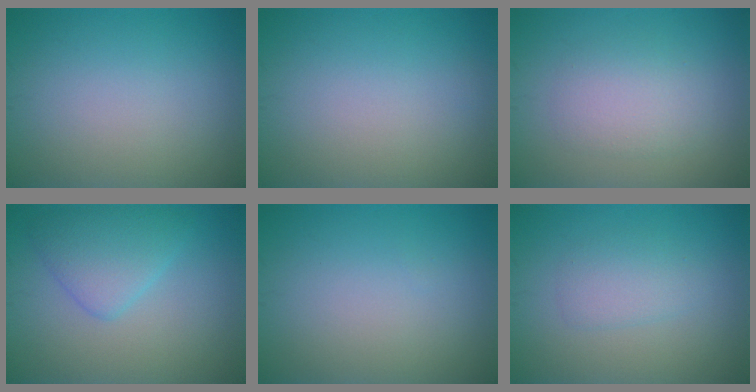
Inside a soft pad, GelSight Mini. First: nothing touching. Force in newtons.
{"total": 0.0}
{"total": 2.8, "press": 2.8, "slide": 0.2}
{"total": 3.6, "press": 3.6, "slide": 0.3}
{"total": 0.0}
{"total": 1.9, "press": 1.9, "slide": 0.1}